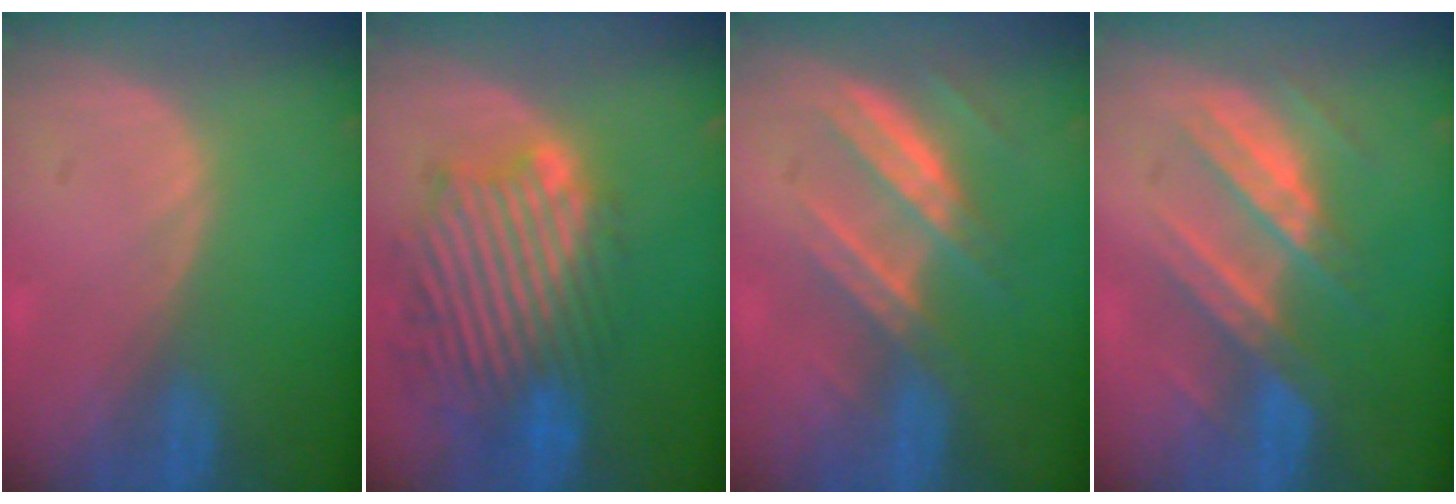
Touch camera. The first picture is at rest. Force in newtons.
{"total": 12.3, "press": 11.0, "slide": 5.5}
{"total": 7.7, "press": 6.9, "slide": 3.5}
{"total": 7.4, "press": 7.4, "slide": 0.4}